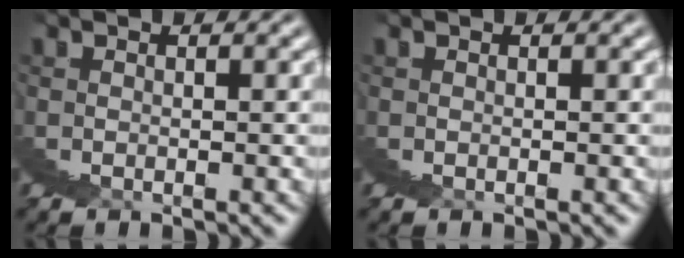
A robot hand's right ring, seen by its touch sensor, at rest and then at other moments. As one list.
[{"total": 0.0}]